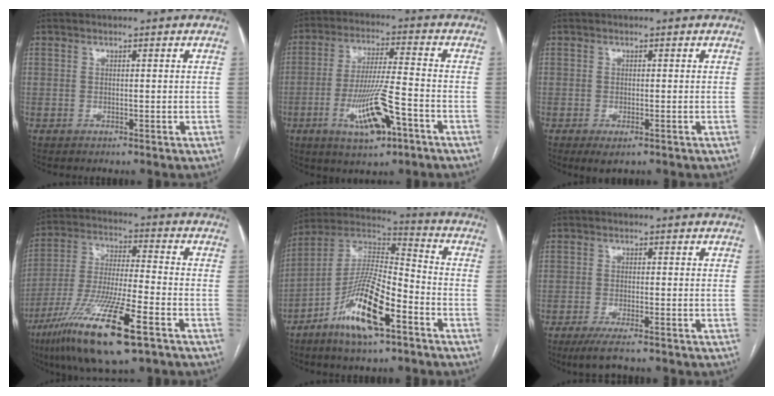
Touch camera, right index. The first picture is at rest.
{"total": 11.5, "force": [-4.9, 1.8, 10.3], "torque": [-0.198, -0.009, -0.083]}
{"total": 2.4, "force": [-1.3, 0.6, 1.9], "torque": [-0.028, -0.005, -0.017]}
{"total": 17.8, "force": [-9.7, 1.8, 14.8], "torque": [-0.302, -0.043, -0.176]}
{"total": 15.3, "force": [-7.5, 3.2, 12.9], "torque": [-0.250, -0.003, -0.136]}
{"total": 5.1, "force": [-3.8, 0.0, 3.3], "torque": [-0.055, -0.012, -0.062]}